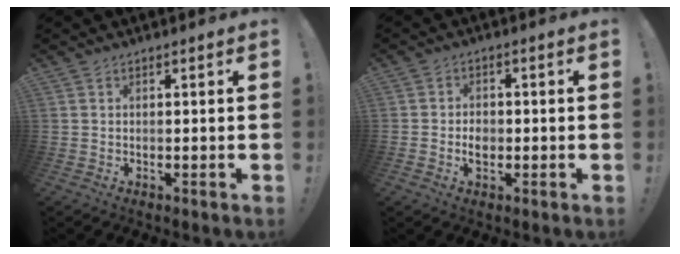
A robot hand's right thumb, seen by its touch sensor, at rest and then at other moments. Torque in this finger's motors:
{"motor_torque": [-0.07, 0.15, -0.16, 0.19, 0.14]}